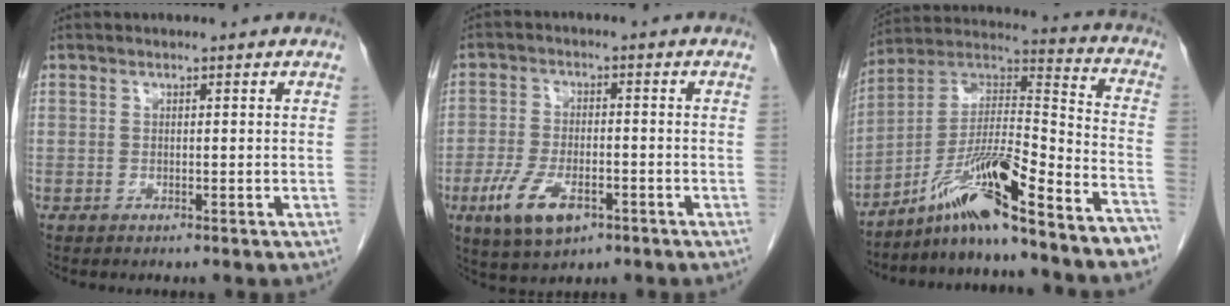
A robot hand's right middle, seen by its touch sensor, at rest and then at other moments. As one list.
[{"total": 8.2, "force": [-4.0, 3.6, 6.2], "torque": [-0.134, -0.010, -0.063]}, {"total": 17.4, "force": [-13.5, 0.4, 10.9], "torque": [-0.182, 0.034, -0.229]}]